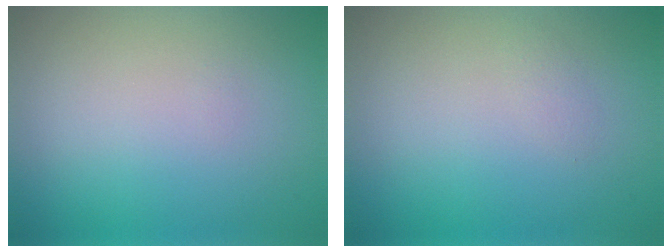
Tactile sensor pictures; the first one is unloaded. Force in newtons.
{"total": 0.6, "press": 0.6, "slide": 0.0}